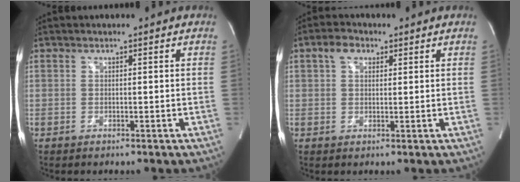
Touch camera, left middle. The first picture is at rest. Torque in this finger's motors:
{"motor_torque": [0.20, 0.00, 0.04, 0.04]}